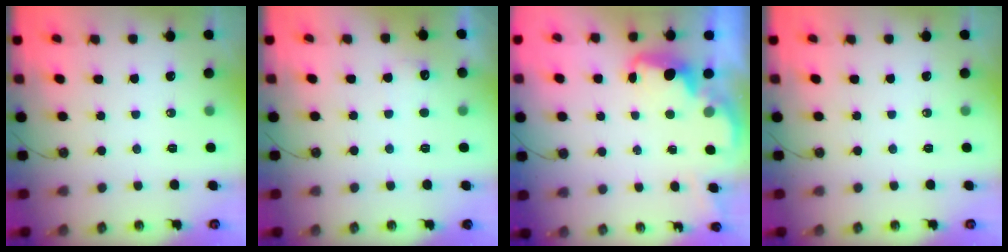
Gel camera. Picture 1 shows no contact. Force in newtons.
{"total": 6.8, "press": 6.7, "slide": 1.4}
{"total": 2.2, "press": 2.2, "slide": 0.6}
{"total": 0.0}